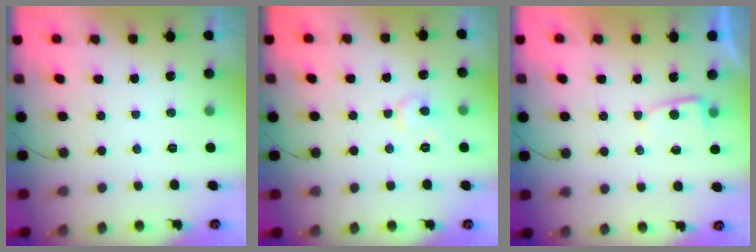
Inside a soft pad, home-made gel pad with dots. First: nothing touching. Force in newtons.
{"total": 5.5, "press": 5.5, "slide": 0.3}
{"total": 2.8, "press": 2.7, "slide": 0.4}